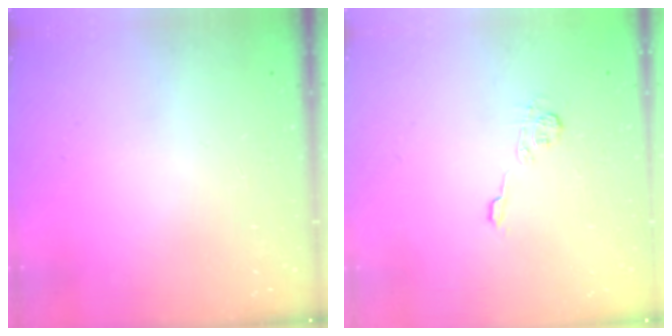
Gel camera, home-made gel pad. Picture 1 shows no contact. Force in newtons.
{"total": 4.5, "press": 4.3, "slide": 1.1}